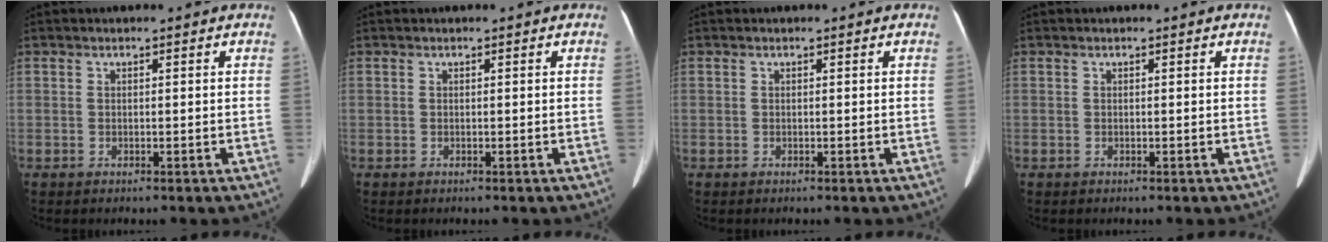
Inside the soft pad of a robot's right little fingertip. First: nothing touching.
{"total": 0.0}
{"total": 0.0}
{"total": 0.0}